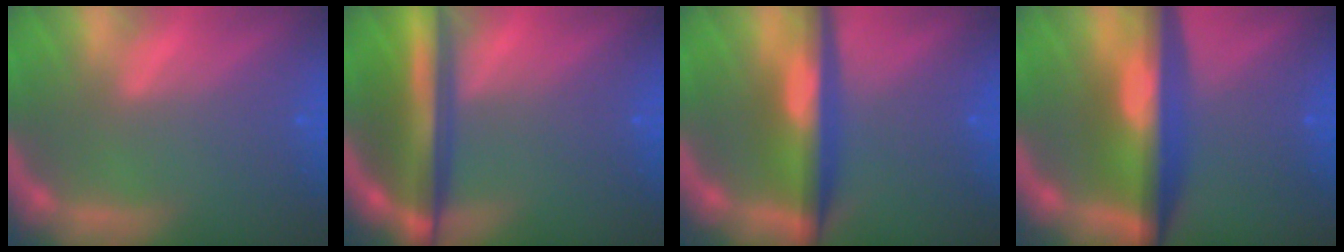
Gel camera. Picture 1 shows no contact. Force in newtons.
{"total": 7.6}
{"total": 6.5}
{"total": 9.1}